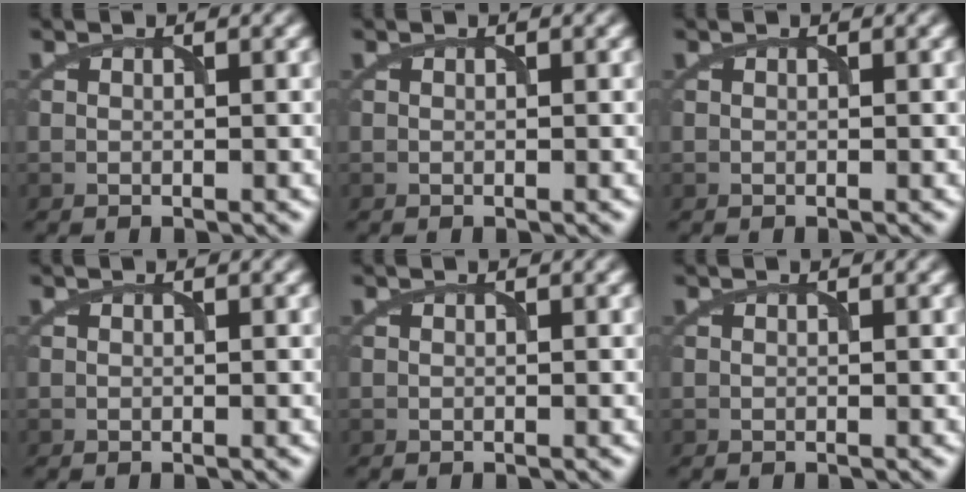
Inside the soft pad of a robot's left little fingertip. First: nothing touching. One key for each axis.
{"total": 0.0}
{"total": 0.0}
{"total": 0.0}
{"total": 0.0}
{"total": 0.0}